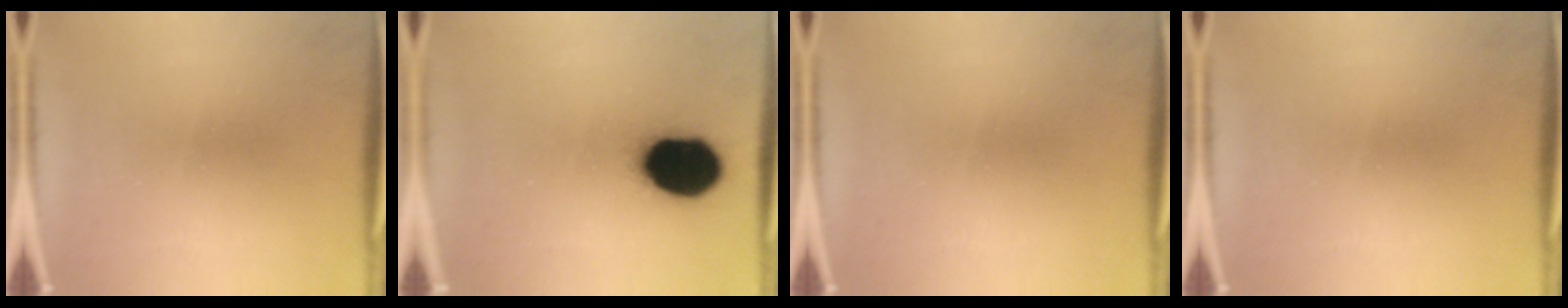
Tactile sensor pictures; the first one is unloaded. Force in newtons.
{"total": 19.3}
{"total": 0.0}
{"total": 0.0}